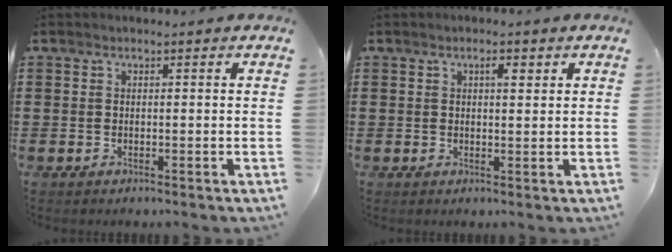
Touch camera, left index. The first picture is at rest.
{"total": 2.3, "force": [1.0, 0.8, 1.9], "torque": [-0.031, 0.003, 0.013]}